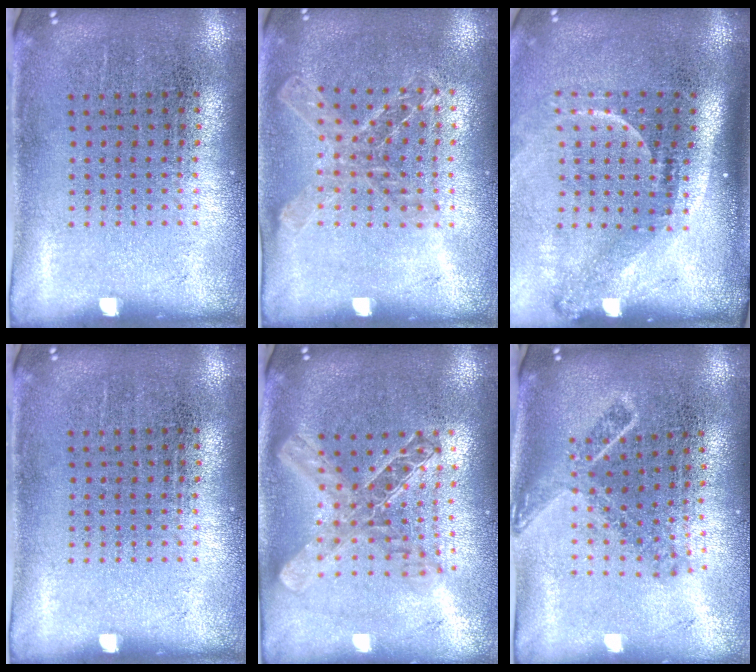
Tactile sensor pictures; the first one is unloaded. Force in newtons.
{"total": 1.2, "press": 1.2, "slide": 0.1}
{"total": 2.3, "press": 1.5, "slide": 1.7}
{"total": 0.0}
{"total": 2.0, "press": 1.7, "slide": 1.0}
{"total": 1.8, "press": 1.3, "slide": 1.2}